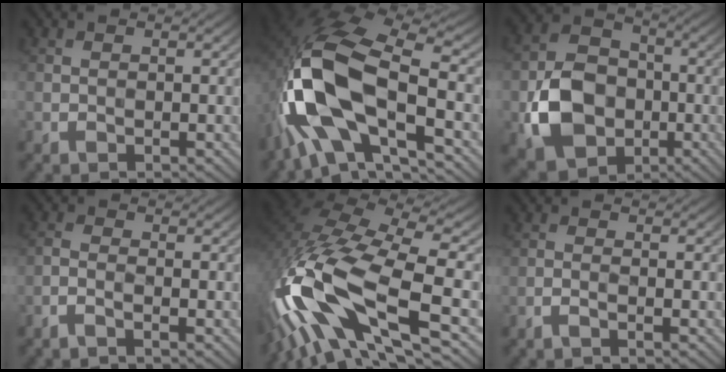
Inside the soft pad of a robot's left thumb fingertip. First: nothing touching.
{"total": 18.3, "force": [-4.7, 8.9, 15.3], "torque": [-0.344, -0.016, -0.086]}
{"total": 11.2, "force": [-3.1, 8.7, 6.3], "torque": [-0.139, -0.010, -0.064]}
{"total": 1.8, "force": [-1.3, 0.2, 1.1], "torque": [-0.028, 0.001, -0.036]}
{"total": 18.5, "force": [-5.7, 8.0, 15.7], "torque": [-0.370, -0.019, -0.104]}
{"total": 1.2, "force": [-0.9, 0.1, 0.8], "torque": [-0.014, 0.003, -0.024]}